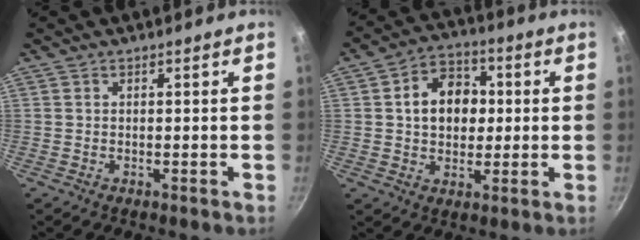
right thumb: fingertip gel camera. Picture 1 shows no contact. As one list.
[{"total": 11.1, "force": [1.2, 8.5, 7.0], "torque": [-0.075, 0.014, 0.010]}]